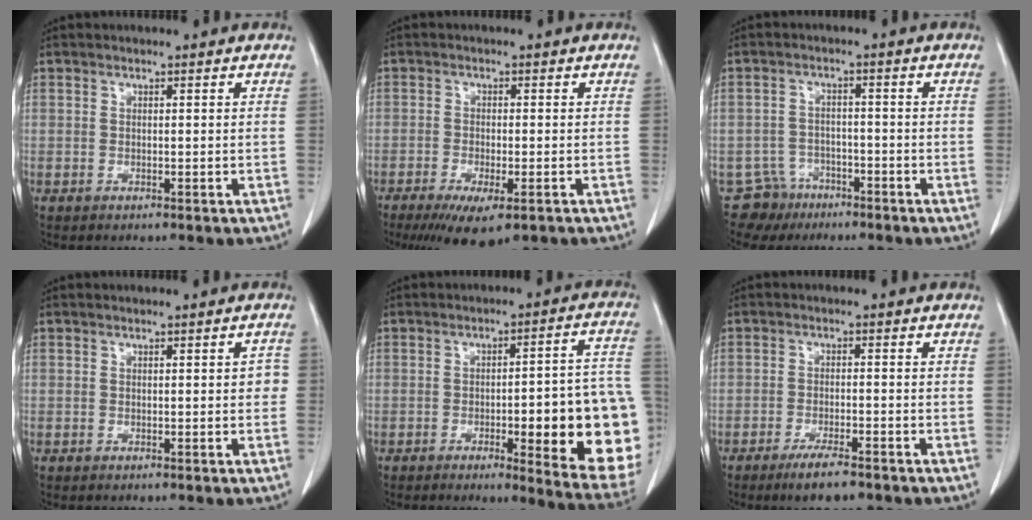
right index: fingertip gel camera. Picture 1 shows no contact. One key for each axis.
{"total": 7.8, "fx": -4.9, "fy": 2.0, "fz": 5.7, "tx": -0.092, "ty": -0.019, "tz": -0.073}
{"total": 5.0, "fx": -3.4, "fy": 3.6, "fz": -0.7, "tx": 0.014, "ty": 0.008, "tz": -0.058}
{"total": 1.6, "fx": 0.1, "fy": 0.7, "fz": 1.4, "tx": -0.007, "ty": 0.004, "tz": 0.000}
{"total": 19.3, "fx": -4.1, "fy": 2.7, "fz": 18.7, "tx": -0.153, "ty": 0.020, "tz": -0.036}
{"total": 5.2, "fx": -3.8, "fy": 0.8, "fz": 3.5, "tx": -0.064, "ty": -0.009, "tz": -0.062}